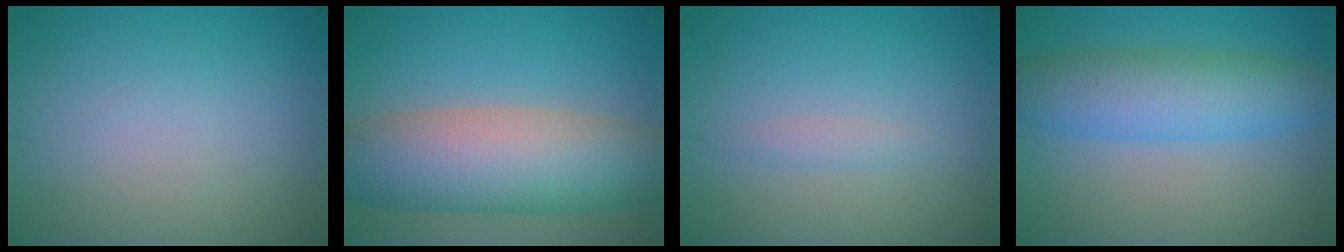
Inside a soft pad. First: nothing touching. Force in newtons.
{"total": 10.7, "press": 10.7, "slide": 0.6}
{"total": 0.9, "press": 0.9, "slide": 0.0}
{"total": 6.7, "press": 6.7, "slide": 0.1}